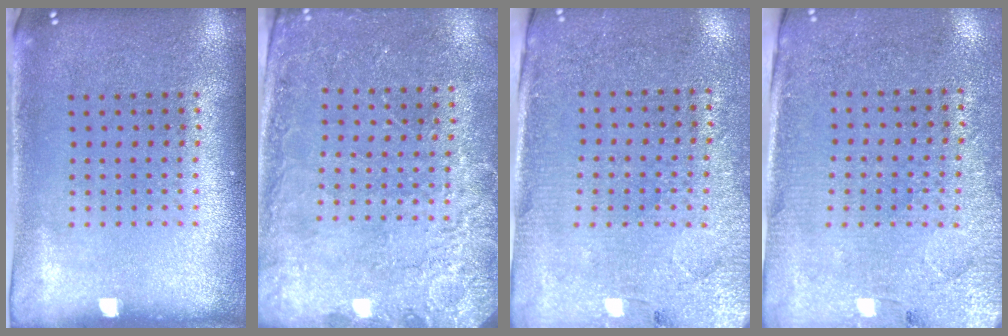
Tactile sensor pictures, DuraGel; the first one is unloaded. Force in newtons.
{"total": 2.5, "press": 2.5, "slide": 0.5}
{"total": 2.9, "press": 2.7, "slide": 1.1}
{"total": 2.9, "press": 2.7, "slide": 1.1}